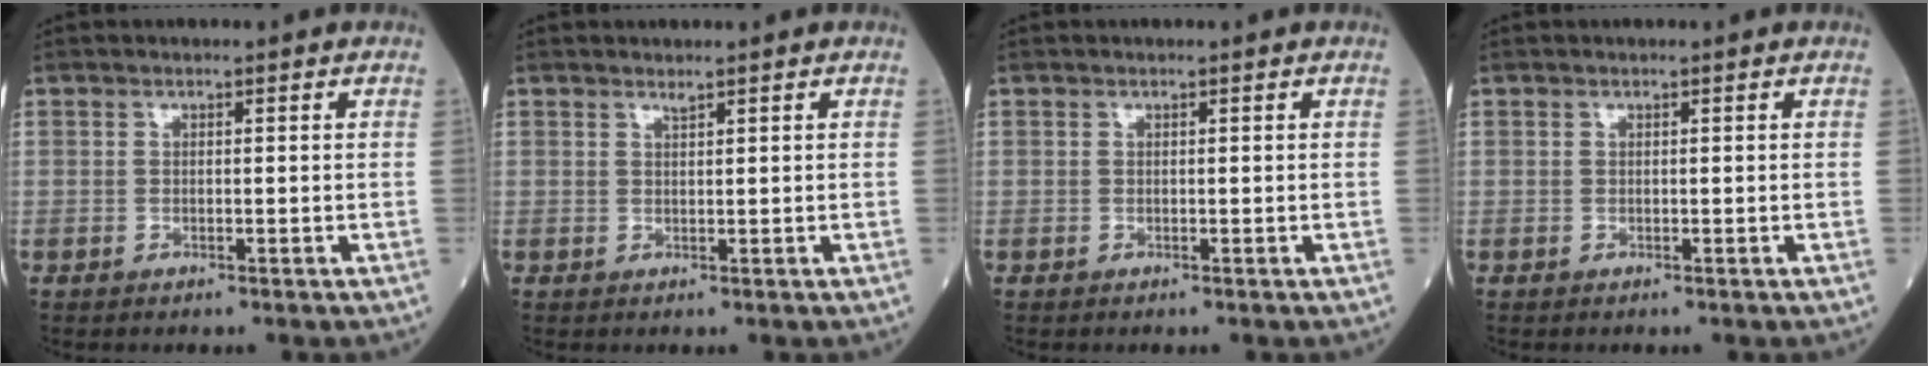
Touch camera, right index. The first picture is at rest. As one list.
[{"total": 0.6, "force": [0.5, -0.1, 0.2], "torque": [-0.010, -0.006, 0.011]}, {"total": 0.0}, {"total": 0.0}]